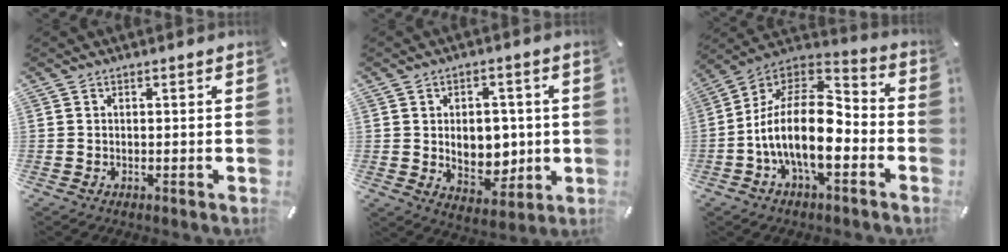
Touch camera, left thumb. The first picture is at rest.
{"total": 10.1, "force": [0.1, 7.2, 7.1], "torque": [-0.081, -0.002, 0.000]}
{"total": 19.1, "force": [-5.2, 10.0, 15.4], "torque": [-0.311, 0.006, -0.091]}